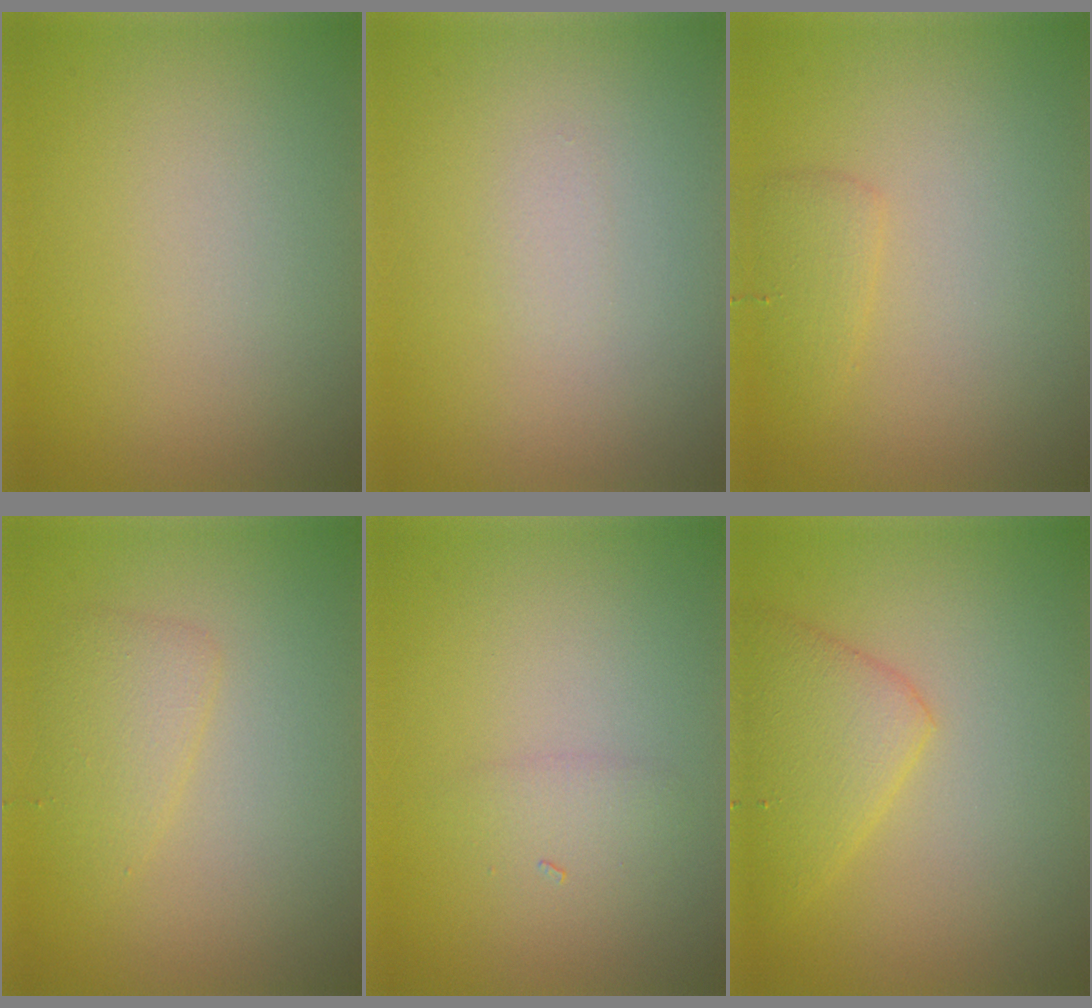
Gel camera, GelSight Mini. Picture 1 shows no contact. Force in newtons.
{"total": 0.5, "press": 0.5, "slide": 0.0}
{"total": 1.4, "press": 1.4, "slide": 0.1}
{"total": 2.1, "press": 2.1, "slide": 0.1}
{"total": 1.3, "press": 1.3, "slide": 0.1}
{"total": 3.7, "press": 3.7, "slide": 0.1}